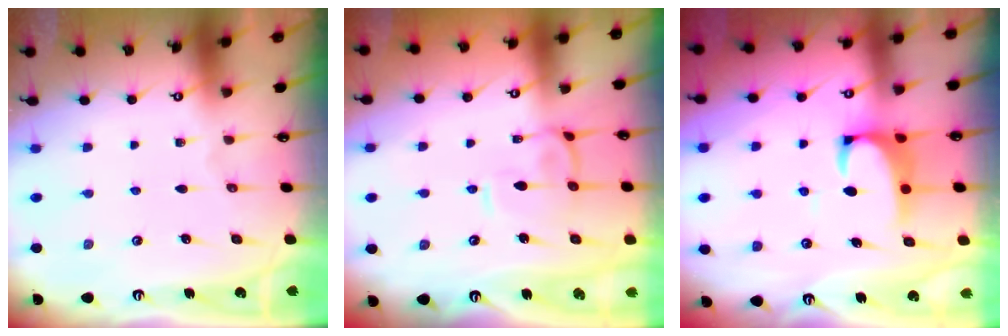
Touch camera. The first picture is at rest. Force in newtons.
{"total": 2.7, "press": 2.6, "slide": 0.9}
{"total": 2.4, "press": 2.2, "slide": 0.9}